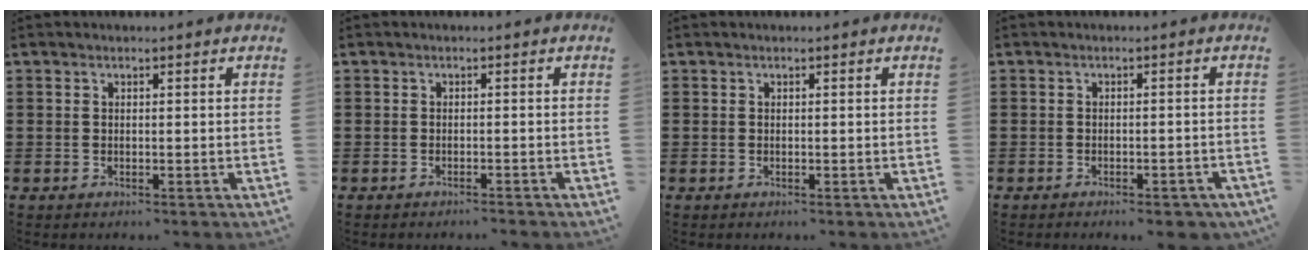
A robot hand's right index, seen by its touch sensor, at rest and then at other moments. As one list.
[{"total": 0.8, "force": [-0.7, -0.2, 0.2], "torque": [-0.007, -0.004, -0.014]}, {"total": 0.0}, {"total": 1.7, "force": [-1.6, -0.2, 0.8], "torque": [-0.013, -0.002, -0.030]}]